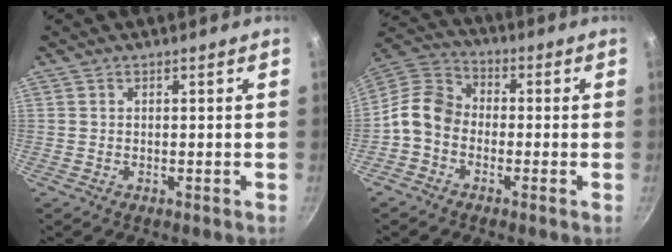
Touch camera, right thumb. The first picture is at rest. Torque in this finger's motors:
{"motor_torque": [0.42, 0.99, 0.82, -1.00, 0.06]}